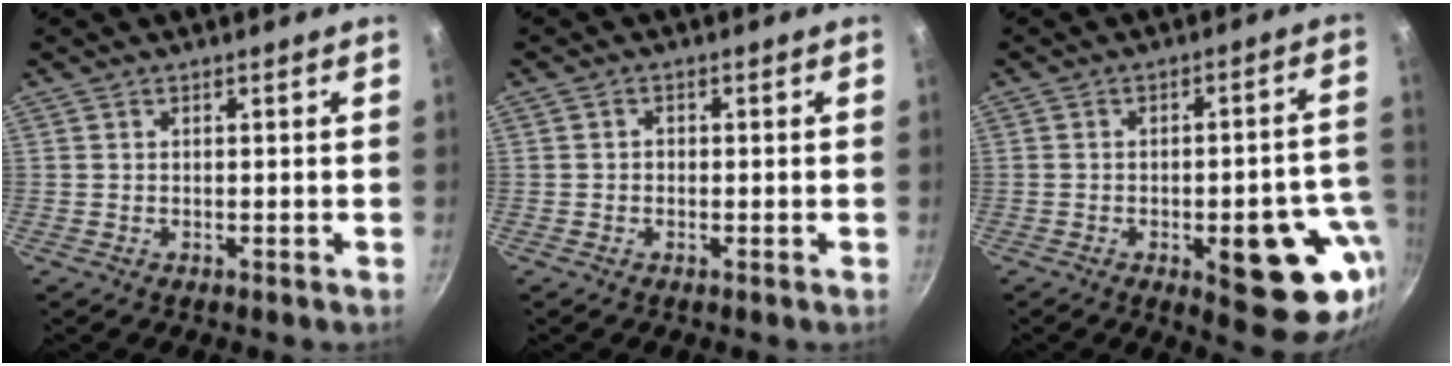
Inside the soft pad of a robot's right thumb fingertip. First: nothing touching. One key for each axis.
{"total": 1.0, "fx": -0.3, "fy": 0.8, "fz": 0.4, "tx": -0.005, "ty": 0.005, "tz": -0.007}
{"total": 17.1, "fx": -5.5, "fy": 6.7, "fz": 14.7, "tx": -0.132, "ty": 0.022, "tz": -0.065}